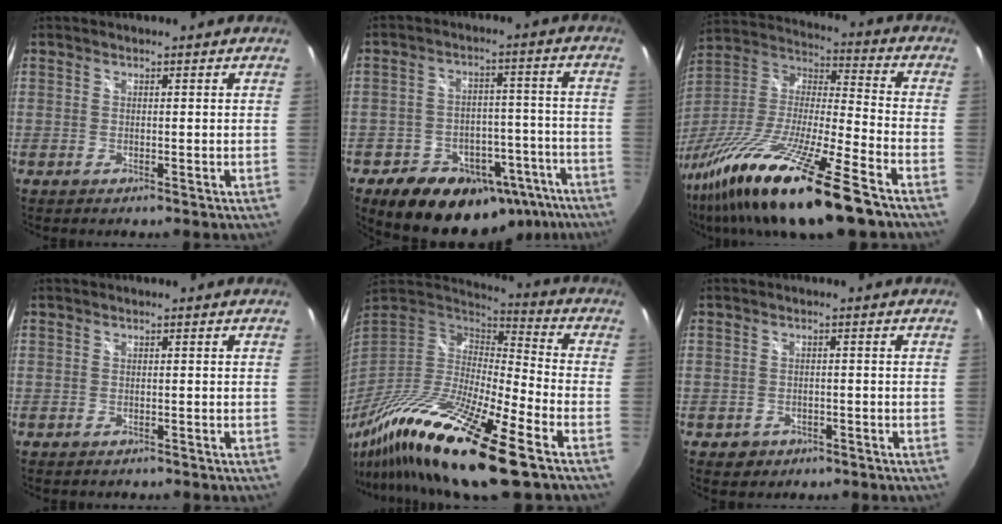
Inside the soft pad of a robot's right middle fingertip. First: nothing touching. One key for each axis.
{"total": 21.3, "fx": -14.5, "fy": 12.5, "fz": 9.4, "tx": -0.169, "ty": 0.039, "tz": -0.166}
{"total": 27.3, "fx": -18.5, "fy": 3.1, "fz": 19.9, "tx": -0.368, "ty": -0.048, "tz": -0.324}
{"total": 0.5, "fx": -0.5, "fy": 0.2, "fz": 0.1, "tx": -0.003, "ty": 0.001, "tz": -0.005}
{"total": 23.3, "fx": -14.6, "fy": 2.7, "fz": 18.0, "tx": -0.342, "ty": -0.047, "tz": -0.274}
{"total": 3.0, "fx": -1.5, "fy": 2.5, "fz": 0.9, "tx": -0.026, "ty": 0.002, "tz": -0.014}